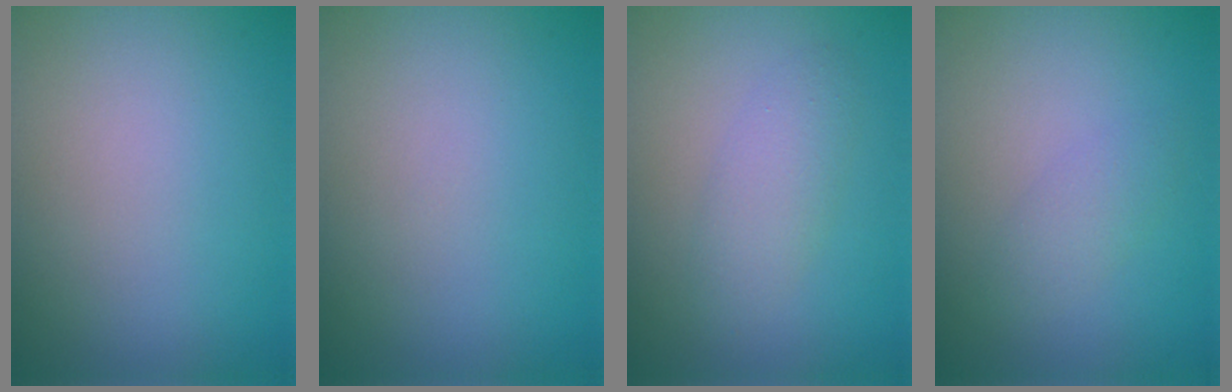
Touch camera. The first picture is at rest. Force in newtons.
{"total": 0.0}
{"total": 2.4, "press": 2.4, "slide": 0.2}
{"total": 1.6, "press": 1.6, "slide": 0.0}